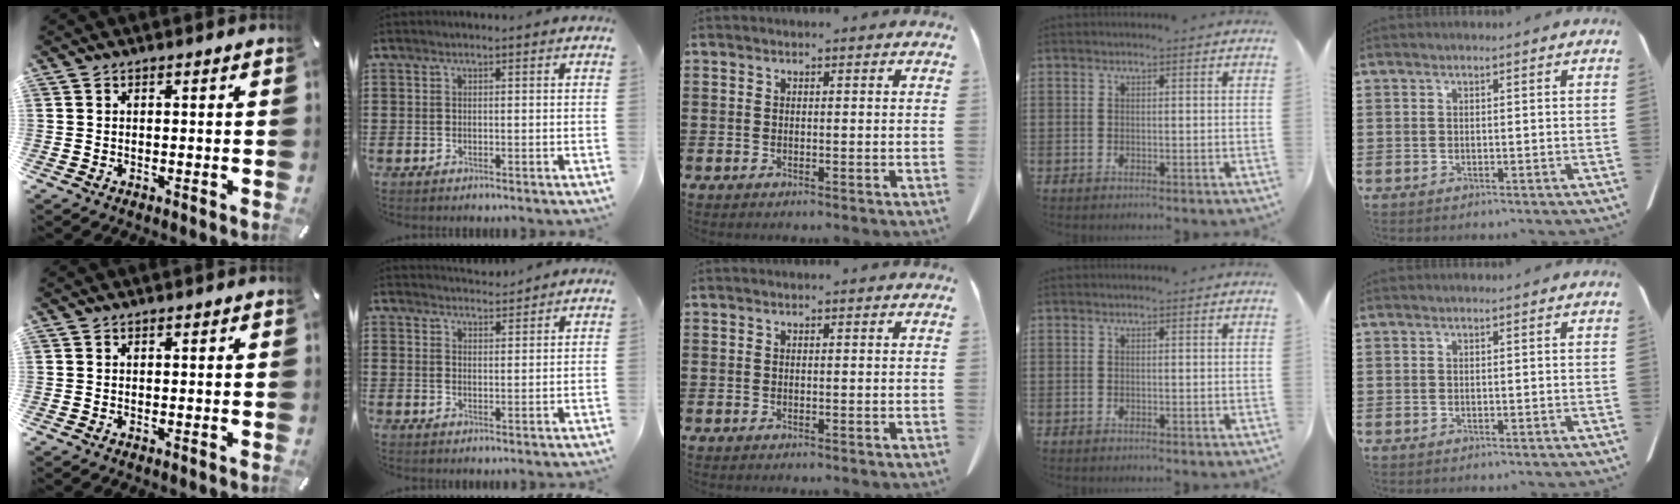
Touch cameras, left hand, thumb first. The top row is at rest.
{"index": {"total": 2.7, "force": [2.7, 0.1, -0.1], "torque": [-0.006, -0.007, 0.051]}}